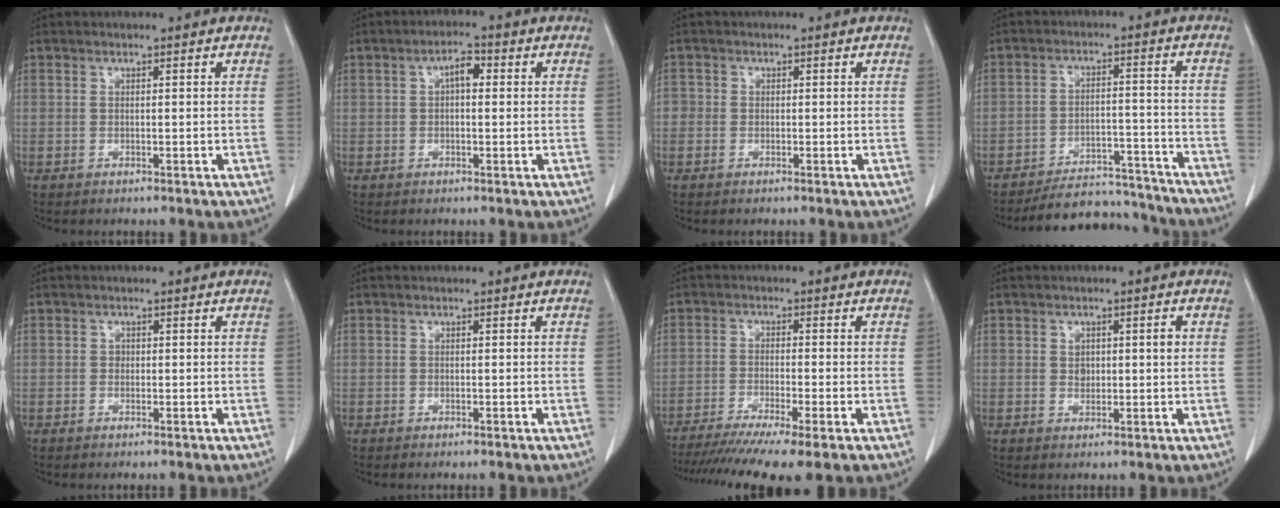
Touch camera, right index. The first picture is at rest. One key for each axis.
{"total": 3.2, "fx": 0.6, "fy": 1.4, "fz": 2.8, "tx": -0.050, "ty": 0.016, "tz": 0.008}
{"total": 1.3, "fx": -0.3, "fy": 1.3, "fz": 0.3, "tx": 0.003, "ty": 0.006, "tz": -0.008}
{"total": 10.8, "fx": -10.3, "fy": 2.9, "fz": 0.4, "tx": 0.013, "ty": 0.028, "tz": -0.147}
{"total": 0.5, "fx": 0.1, "fy": 0.5, "fz": 0.2, "tx": 0.004, "ty": 0.004, "tz": 0.001}
{"total": 0.0}
{"total": 11.8, "fx": -9.0, "fy": -0.2, "fz": 7.5, "tx": -0.122, "ty": -0.025, "tz": -0.144}
{"total": 2.4, "fx": 0.6, "fy": 1.4, "fz": 1.9, "tx": -0.028, "ty": 0.008, "tz": 0.016}